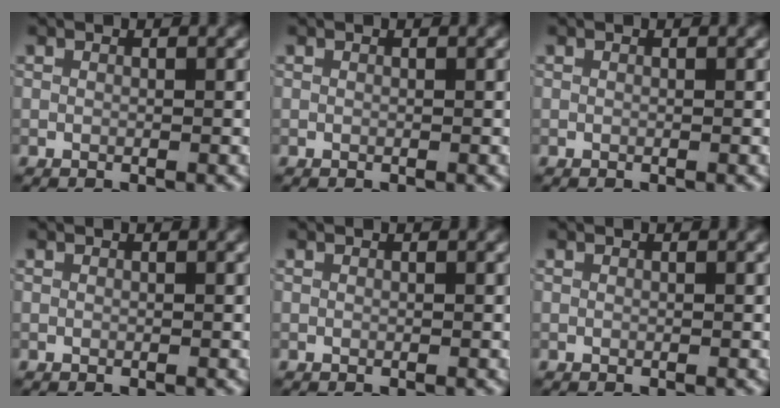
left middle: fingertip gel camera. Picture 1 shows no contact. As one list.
[{"total": 0.0}, {"total": 0.0}, {"total": 0.0}, {"total": 0.0}, {"total": 0.0}]